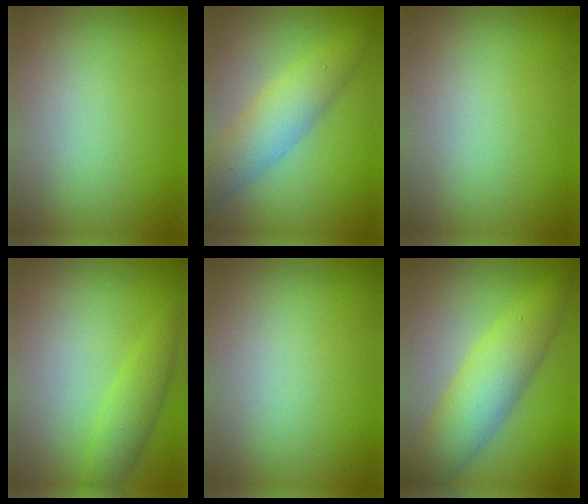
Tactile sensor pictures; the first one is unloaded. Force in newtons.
{"total": 4.6, "press": 4.6, "slide": 0.1}
{"total": 0.0}
{"total": 2.7, "press": 2.7, "slide": 0.0}
{"total": 0.0}
{"total": 5.6, "press": 5.6, "slide": 0.2}